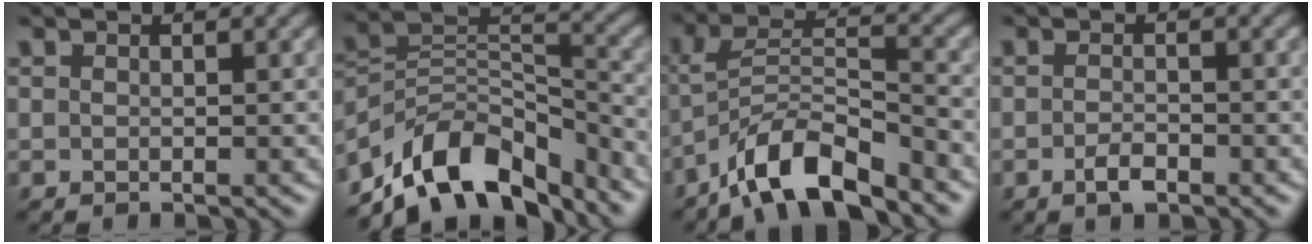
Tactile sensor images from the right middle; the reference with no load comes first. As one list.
[{"total": 10.6, "force": [-8.2, 4.8, 4.8], "torque": [-0.068, 0.007, -0.157]}, {"total": 7.7, "force": [-5.5, 2.2, 4.9], "torque": [-0.086, 0.005, -0.103]}, {"total": 1.8, "force": [-1.0, 0.7, 1.3], "torque": [-0.029, -0.002, -0.020]}]